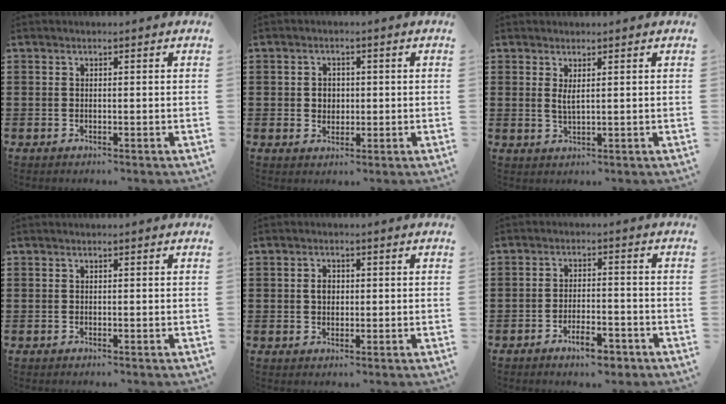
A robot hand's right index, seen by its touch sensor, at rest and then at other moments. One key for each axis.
{"total": 2.3, "fx": 0.1, "fy": 2.2, "fz": 0.9, "tx": -0.024, "ty": 0.009, "tz": -0.001}
{"total": 1.8, "fx": 0.9, "fy": 0.2, "fz": 1.6, "tx": -0.035, "ty": -0.002, "tz": 0.016}
{"total": 0.0}
{"total": 2.0, "fx": 0.2, "fy": 1.4, "fz": 1.4, "tx": -0.030, "ty": 0.007, "tz": 0.002}
{"total": 5.3, "fx": -3.7, "fy": 1.5, "fz": 3.5, "tx": -0.062, "ty": 0.006, "tz": -0.068}